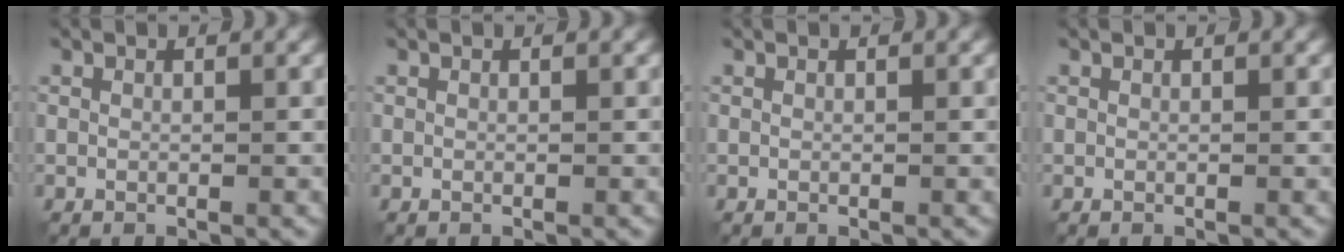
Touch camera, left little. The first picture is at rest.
{"total": 0.0}
{"total": 0.0}
{"total": 0.0}